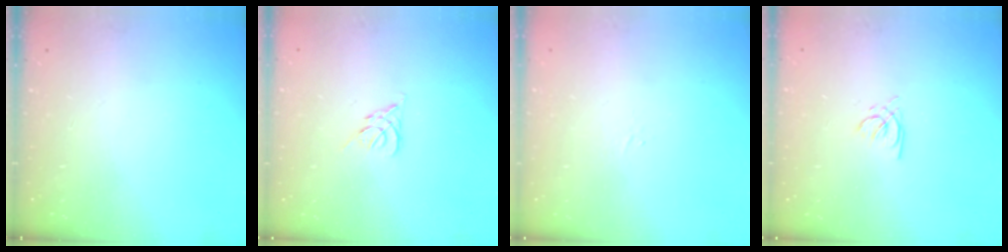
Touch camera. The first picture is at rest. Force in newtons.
{"total": 2.6, "press": 2.5, "slide": 0.7}
{"total": 1.6, "press": 1.5, "slide": 0.3}
{"total": 1.5, "press": 1.5, "slide": 0.2}